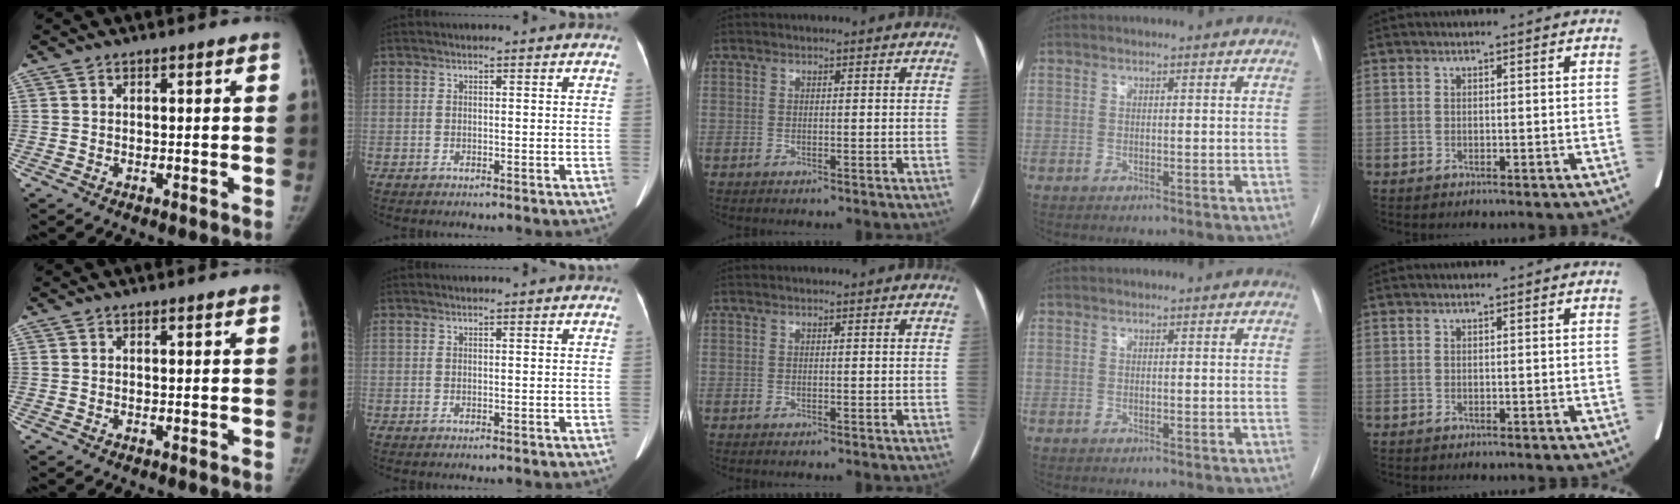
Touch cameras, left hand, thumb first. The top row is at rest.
{}